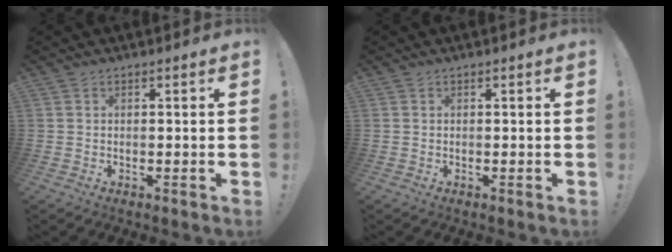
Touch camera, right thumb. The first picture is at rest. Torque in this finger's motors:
{"motor_torque": [0.00, 0.00, 0.00, 0.00, 0.00]}